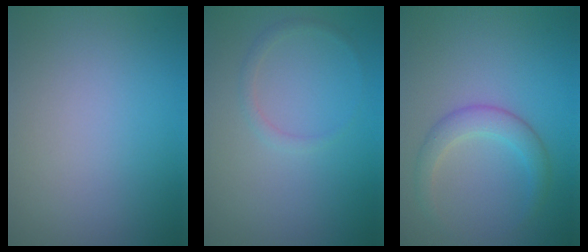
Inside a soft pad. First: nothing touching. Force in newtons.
{"total": 0.9, "press": 0.9, "slide": 0.1}
{"total": 2.7, "press": 2.7, "slide": 0.2}